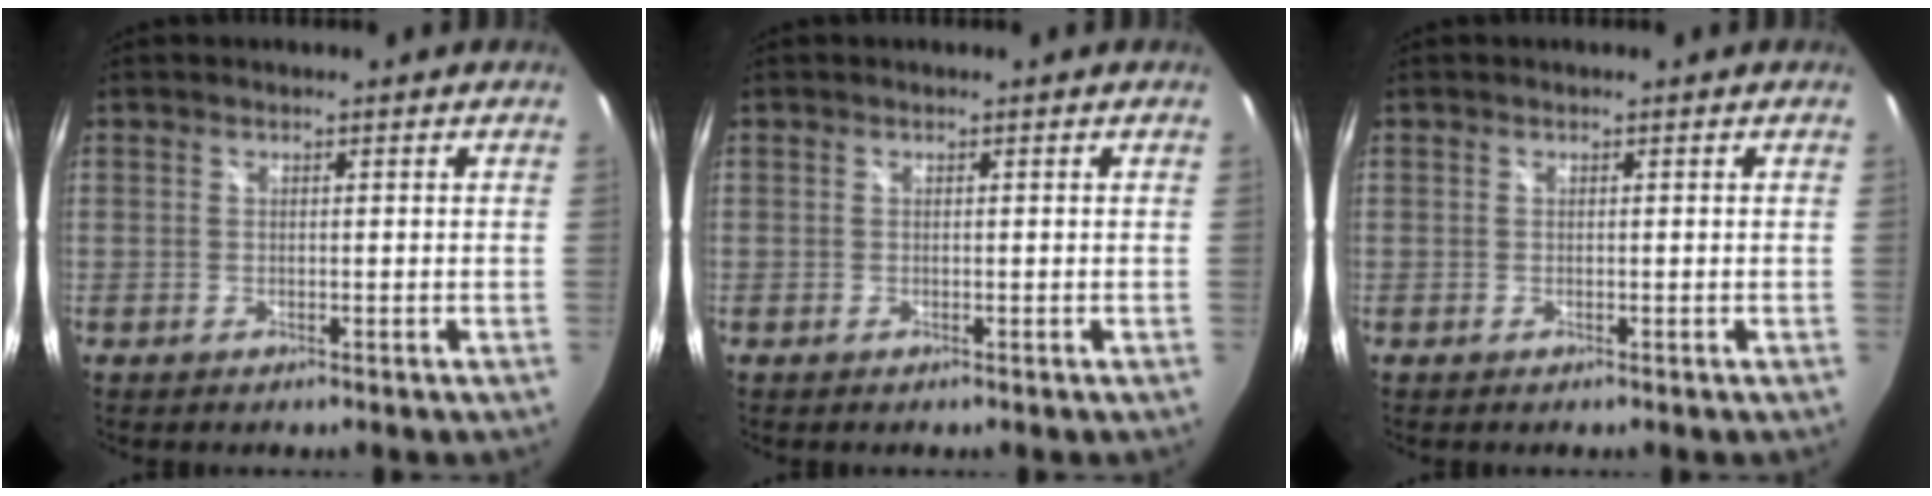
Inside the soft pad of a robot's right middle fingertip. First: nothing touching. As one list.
[{"total": 0.0}, {"total": 0.0}]